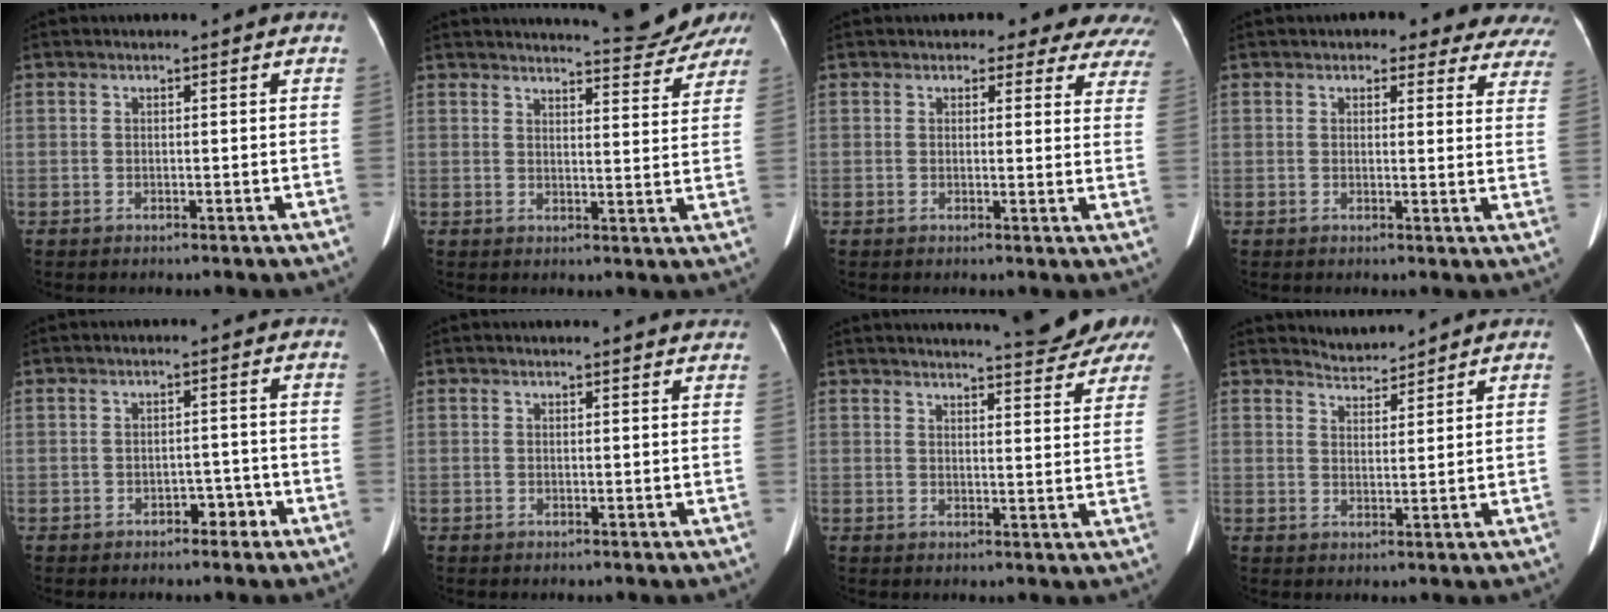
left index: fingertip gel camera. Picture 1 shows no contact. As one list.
[{"total": 10.0, "force": [9.7, 0.7, 2.6], "torque": [-0.029, -0.014, 0.103]}, {"total": 12.5, "force": [11.7, 4.1, 2.2], "torque": [0.020, -0.036, 0.092]}, {"total": 13.2, "force": [11.9, 4.5, 3.5], "torque": [0.009, -0.013, 0.100]}, {"total": 2.3, "force": [-1.5, 1.3, 1.1], "torque": [-0.011, 0.006, -0.020]}, {"total": 3.6, "force": [3.5, 0.5, 0.5], "torque": [-0.010, 0.003, 0.025]}, {"total": 11.6, "force": [10.5, 1.6, 4.7], "torque": [-0.052, -0.009, 0.106]}, {"total": 3.0, "force": [2.9, -0.1, -0.7], "torque": [0.004, 0.003, 0.059]}]